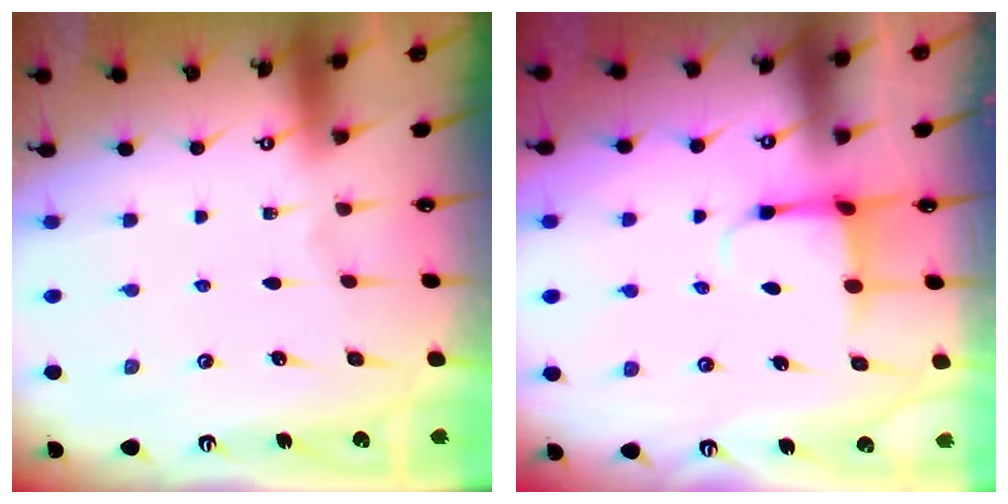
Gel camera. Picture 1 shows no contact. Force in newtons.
{"total": 3.8, "press": 3.6, "slide": 1.3}